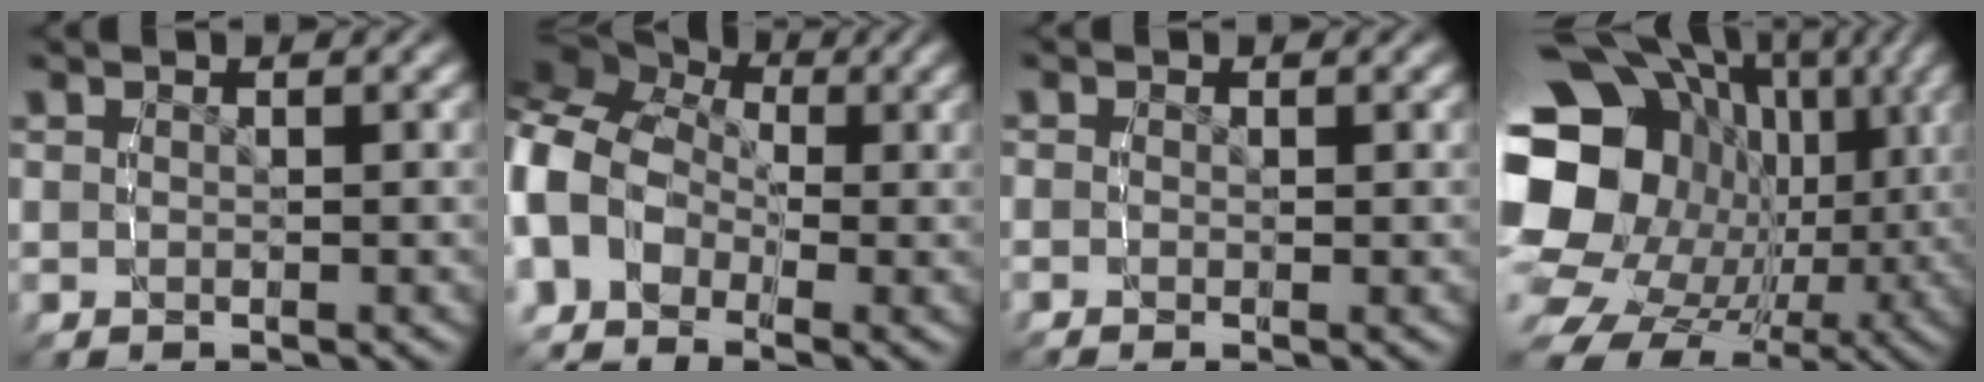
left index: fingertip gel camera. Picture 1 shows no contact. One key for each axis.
{"total": 10.7, "fx": 0.2, "fy": 9.5, "fz": 5.0, "tx": -0.122, "ty": -0.012, "tz": -0.019}
{"total": 0.0}
{"total": 21.4, "fx": -0.3, "fy": 16.9, "fz": 13.1, "tx": -0.257, "ty": -0.057, "tz": -0.006}